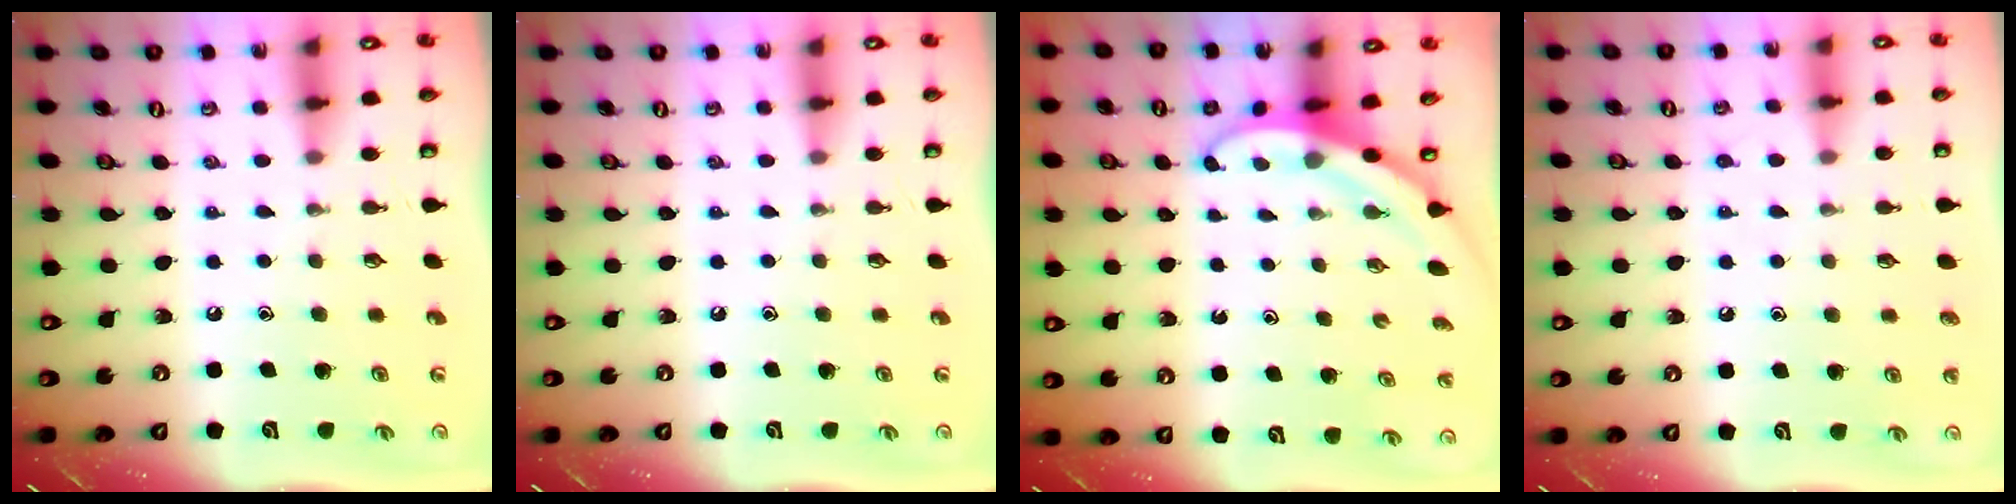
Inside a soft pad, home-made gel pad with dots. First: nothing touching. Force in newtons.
{"total": 0.0}
{"total": 3.2, "press": 3.2, "slide": 0.2}
{"total": 4.1, "press": 4.1, "slide": 0.4}